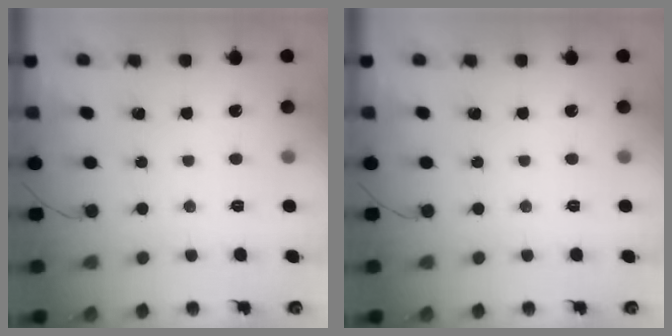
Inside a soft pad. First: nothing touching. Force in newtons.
{"total": 0.0}